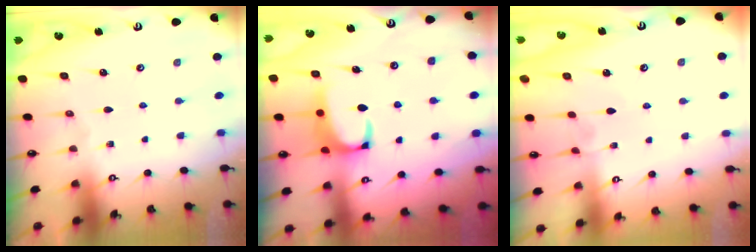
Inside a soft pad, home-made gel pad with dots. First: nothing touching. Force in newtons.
{"total": 2.3, "press": 2.1, "slide": 1.0}
{"total": 4.4, "press": 4.4, "slide": 0.1}